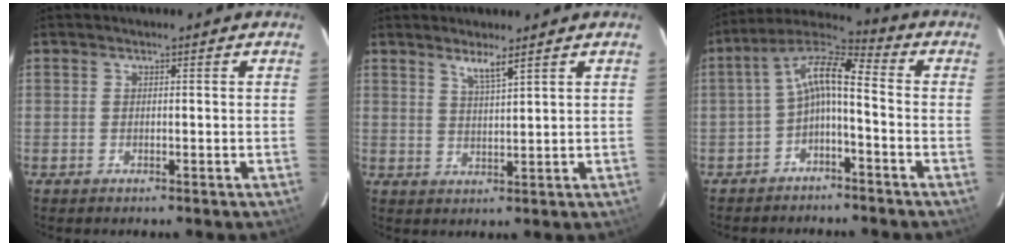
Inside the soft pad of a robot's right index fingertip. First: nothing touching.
{"total": 3.4, "force": [2.6, -0.1, 2.2], "torque": [-0.044, -0.004, 0.047]}
{"total": 8.0, "force": [-2.3, 2.3, 7.3], "torque": [-0.164, 0.023, -0.048]}